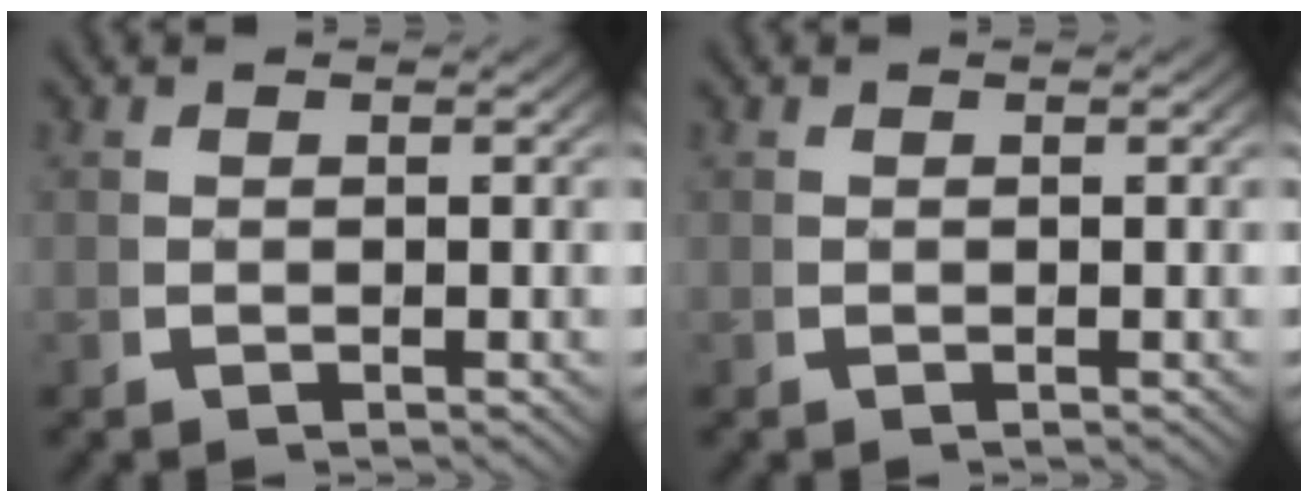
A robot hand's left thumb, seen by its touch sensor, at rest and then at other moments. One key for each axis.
{"total": 0.0}